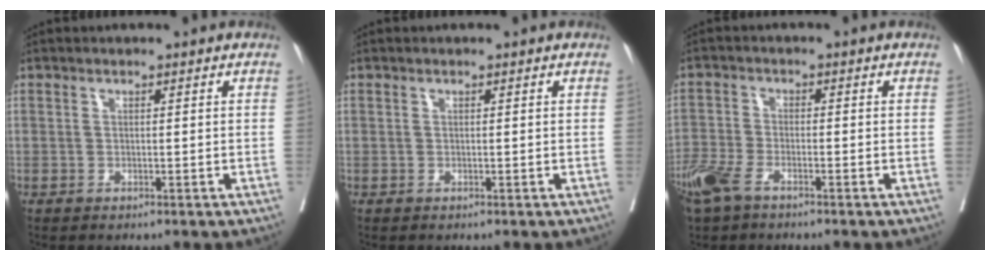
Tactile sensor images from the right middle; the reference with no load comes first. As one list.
[{"total": 0.0}, {"total": 6.3, "force": [-4.4, 2.1, 3.9], "torque": [-0.092, -0.009, -0.087]}]